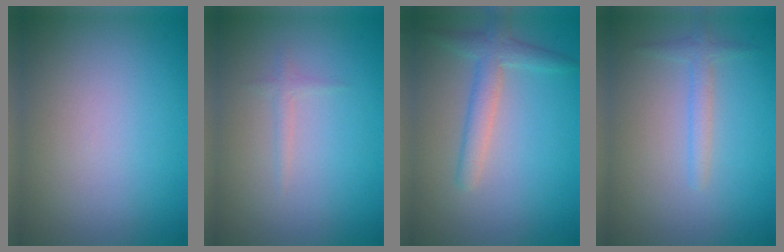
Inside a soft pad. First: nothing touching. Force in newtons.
{"total": 0.8, "press": 0.8, "slide": 0.1}
{"total": 2.9, "press": 2.9, "slide": 0.1}
{"total": 1.6, "press": 1.6, "slide": 0.1}